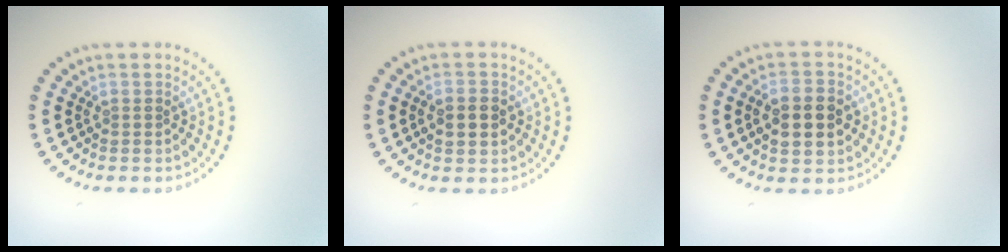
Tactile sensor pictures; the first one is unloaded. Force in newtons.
{"total": 2.4, "press": 2.4, "slide": 0.1}
{"total": 4.6, "press": 4.6, "slide": 0.1}